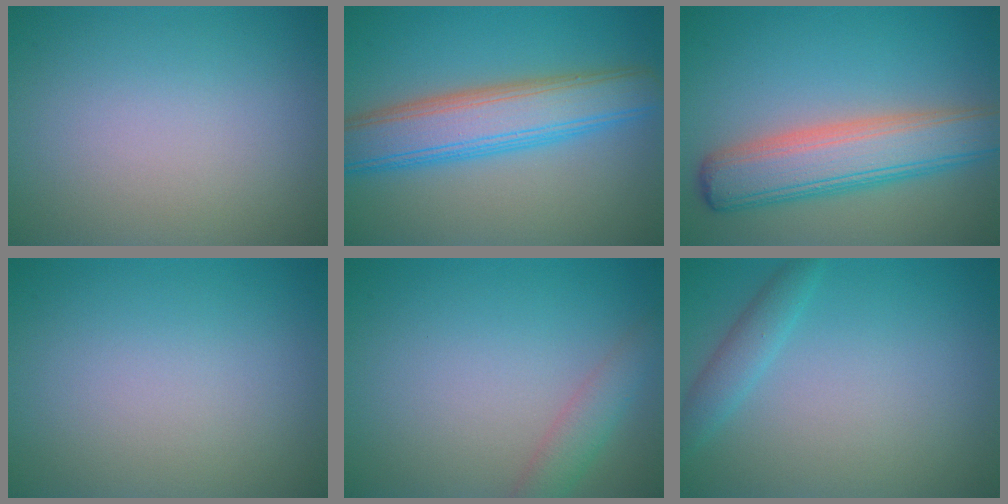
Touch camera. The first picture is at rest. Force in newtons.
{"total": 7.1, "press": 7.1, "slide": 0.4}
{"total": 7.1, "press": 7.1, "slide": 0.6}
{"total": 0.0}
{"total": 2.3, "press": 2.3, "slide": 0.1}
{"total": 1.9, "press": 1.9, "slide": 0.1}